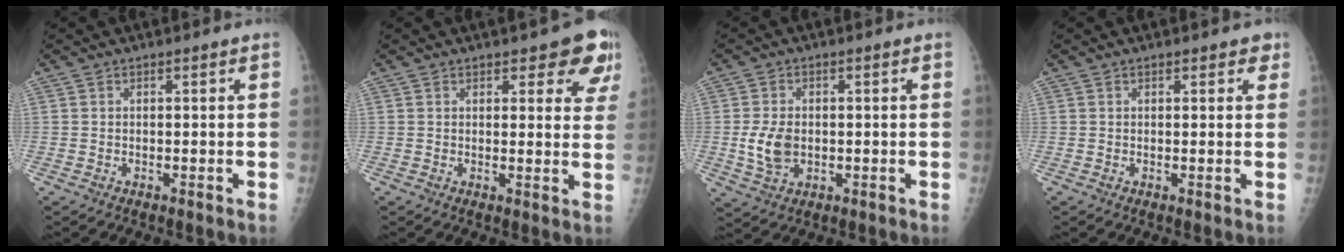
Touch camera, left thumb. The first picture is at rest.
{"total": 7.4, "force": [4.9, 3.2, 4.5], "torque": [-0.014, -0.024, 0.049]}
{"total": 6.3, "force": [-0.5, 4.4, 4.6], "torque": [-0.083, -0.003, -0.002]}
{"total": 1.9, "force": [1.3, 1.1, 0.9], "torque": [0.011, -0.003, 0.010]}